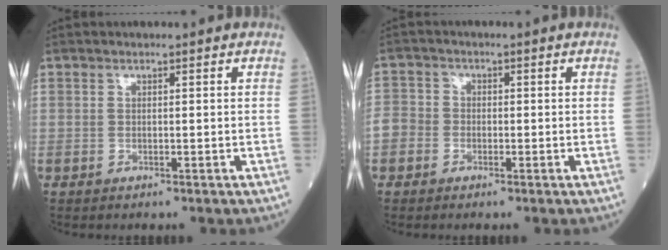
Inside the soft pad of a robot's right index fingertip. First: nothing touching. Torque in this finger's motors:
{"motor_torque": [0.59, -0.10, 0.10, 0.03]}